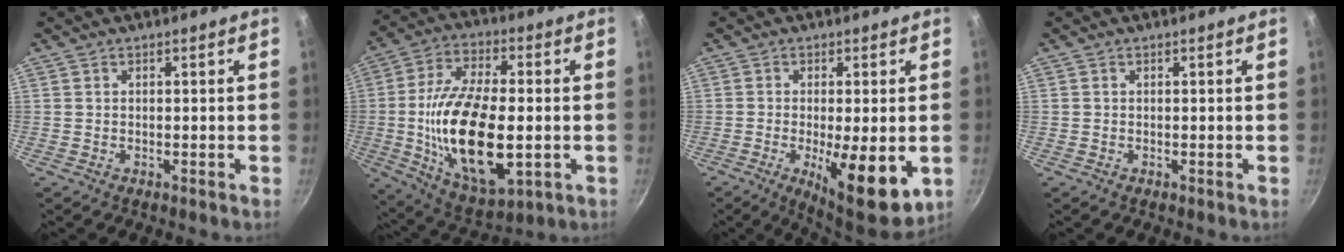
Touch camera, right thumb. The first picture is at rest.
{"total": 22.9, "force": [-2.7, 10.7, 20.1], "torque": [-0.372, -0.004, -0.032]}
{"total": 13.6, "force": [-3.5, 4.3, 12.4], "torque": [-0.179, -0.025, -0.039]}
{"total": 0.0}